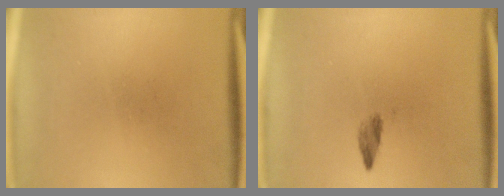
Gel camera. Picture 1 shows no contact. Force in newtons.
{"total": 1.4}